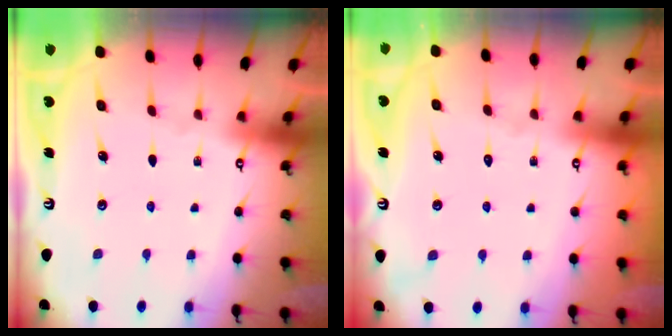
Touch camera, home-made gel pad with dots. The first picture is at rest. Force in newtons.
{"total": 1.6, "press": 1.6, "slide": 0.2}